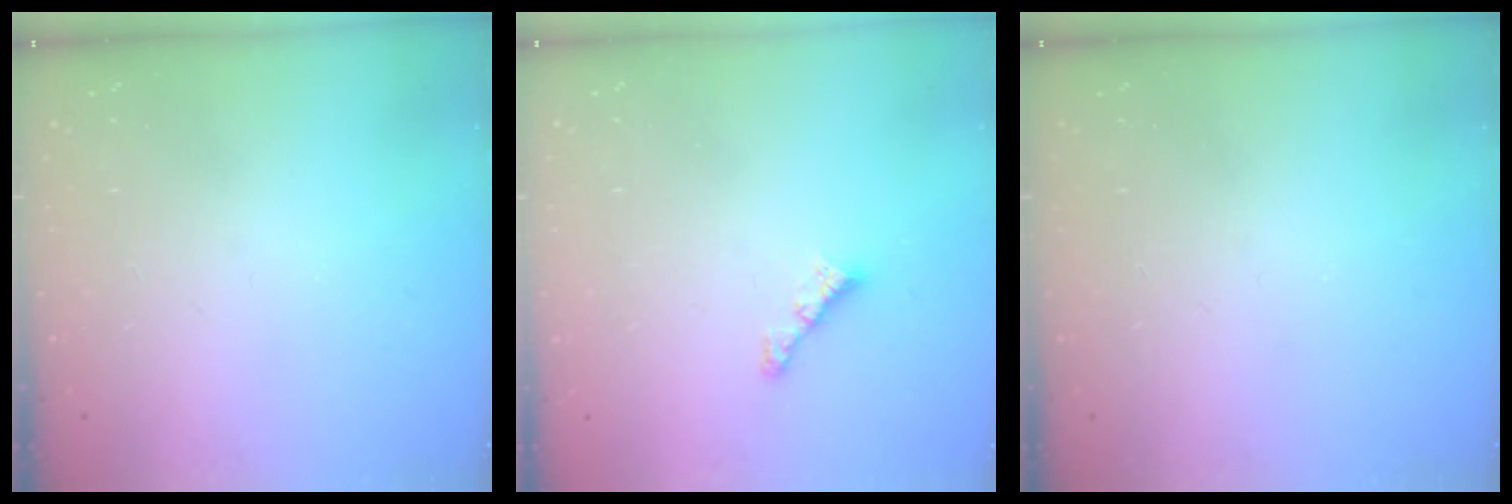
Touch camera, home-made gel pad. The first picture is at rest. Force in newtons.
{"total": 4.5, "press": 4.4, "slide": 0.7}
{"total": 0.0}